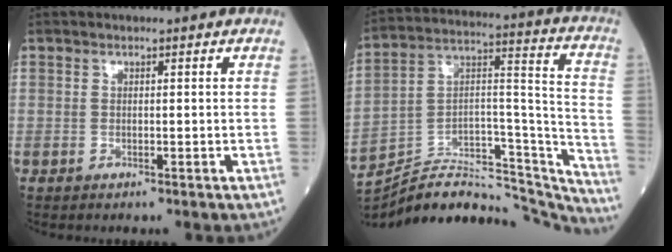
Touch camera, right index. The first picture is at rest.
{"total": 27.6, "force": [-25.2, 6.7, 9.1], "torque": [-0.129, 0.041, -0.376]}